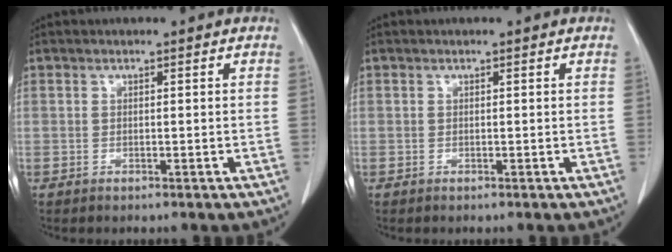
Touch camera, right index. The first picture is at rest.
{"total": 0.0}